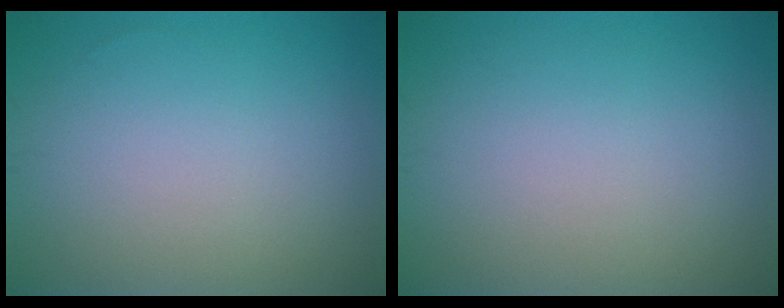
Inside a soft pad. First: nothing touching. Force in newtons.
{"total": 0.0}